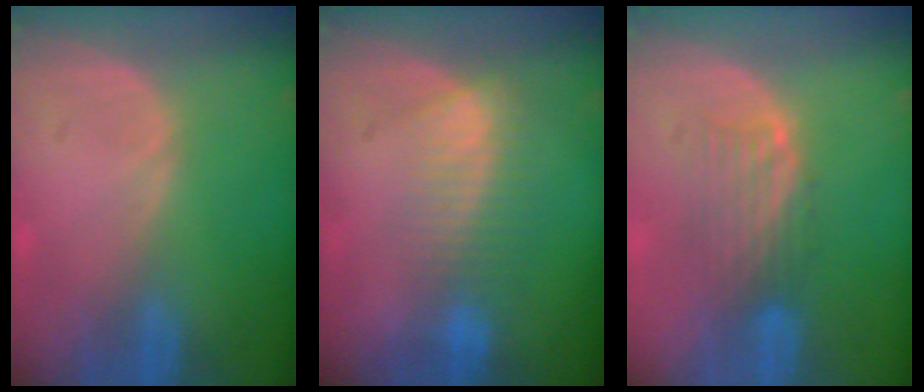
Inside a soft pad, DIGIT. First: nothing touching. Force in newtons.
{"total": 7.4, "press": 6.3, "slide": 3.8}
{"total": 5.1, "press": 4.4, "slide": 2.6}